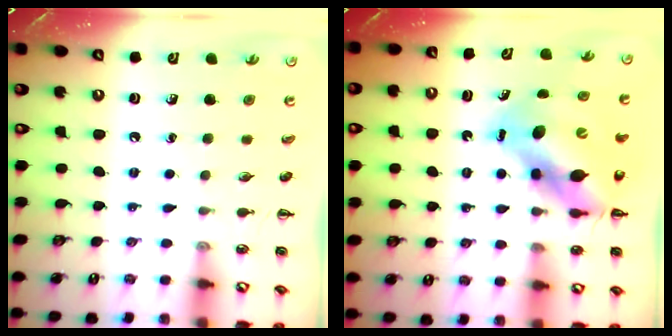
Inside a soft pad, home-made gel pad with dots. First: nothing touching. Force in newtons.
{"total": 11.1, "press": 10.7, "slide": 3.0}